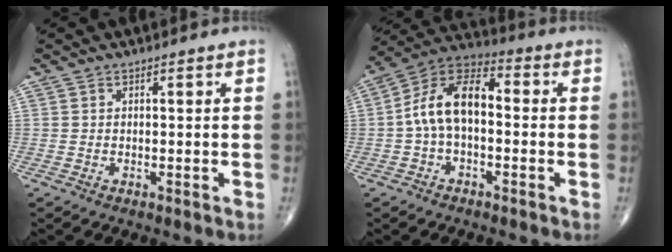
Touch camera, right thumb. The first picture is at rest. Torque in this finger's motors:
{"motor_torque": [0.35, 0.30, 0.75, -0.45, 0.36]}